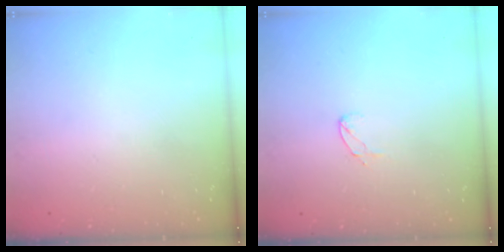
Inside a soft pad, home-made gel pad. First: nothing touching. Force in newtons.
{"total": 3.7, "press": 3.7, "slide": 0.3}